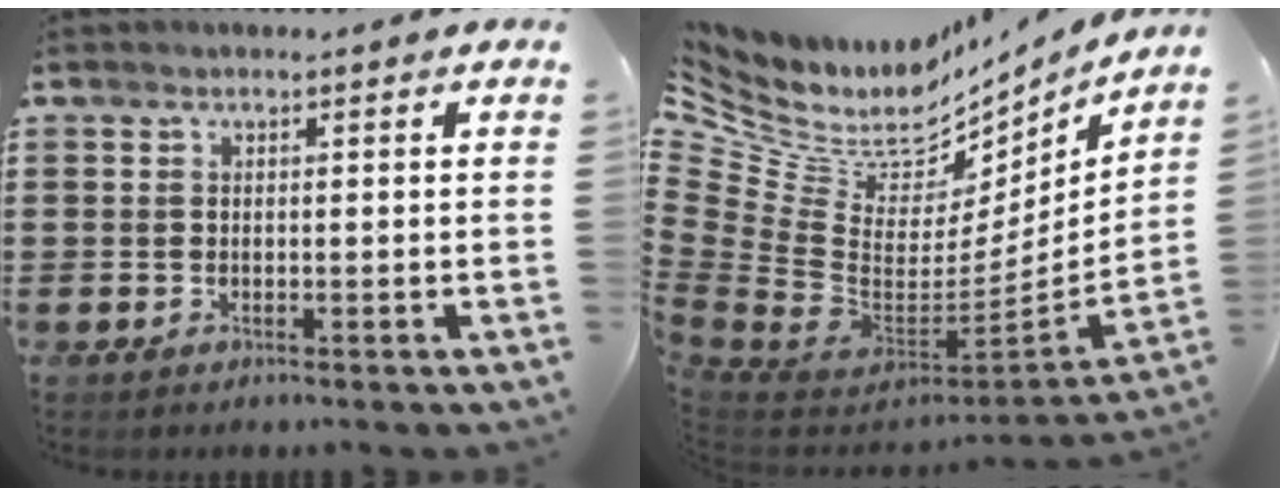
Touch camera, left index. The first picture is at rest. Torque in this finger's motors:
{"motor_torque": [1.70, -0.44, -0.03, 0.01]}